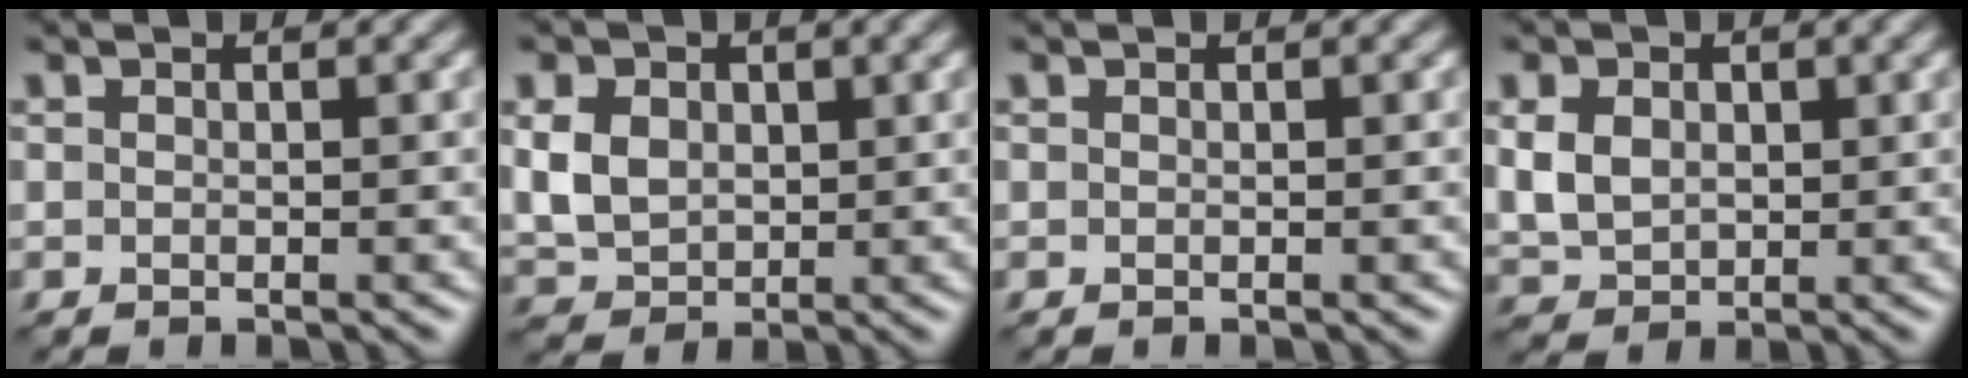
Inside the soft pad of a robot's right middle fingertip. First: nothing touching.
{"total": 4.7, "force": [0.8, 3.7, 2.8], "torque": [-0.070, -0.001, 0.015]}
{"total": 0.0}
{"total": 4.0, "force": [0.7, 3.1, 2.4], "torque": [-0.059, 0.000, 0.013]}